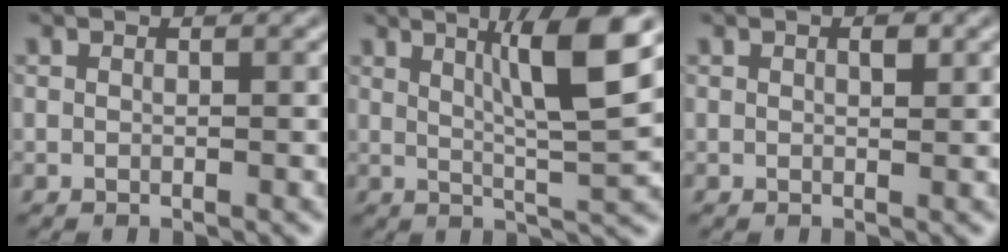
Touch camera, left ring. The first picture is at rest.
{"total": 7.1, "force": [2.6, 1.0, 6.6], "torque": [-0.099, 0.004, 0.048]}
{"total": 0.8, "force": [0.3, 0.3, 0.7], "torque": [-0.010, 0.002, 0.007]}